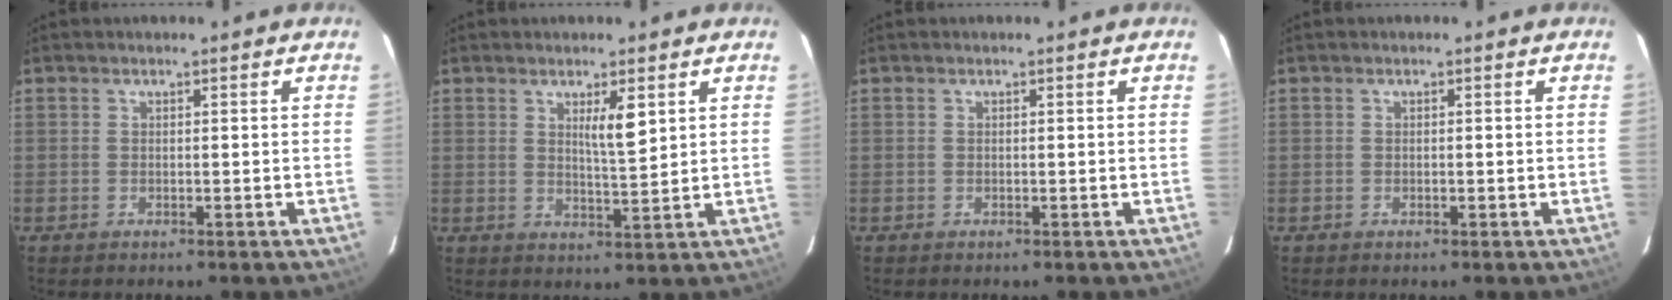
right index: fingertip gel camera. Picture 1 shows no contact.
{"total": 4.1, "force": [1.8, 0.4, 3.7], "torque": [-0.062, -0.005, 0.033]}
{"total": 0.0}
{"total": 0.0}